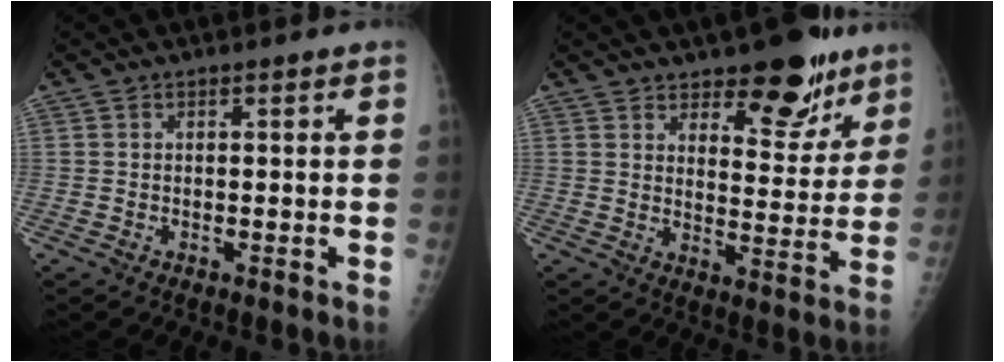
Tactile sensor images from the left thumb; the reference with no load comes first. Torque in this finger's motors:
{"motor_torque": [0.17, 0.32, 0.02, -0.25, 0.04]}